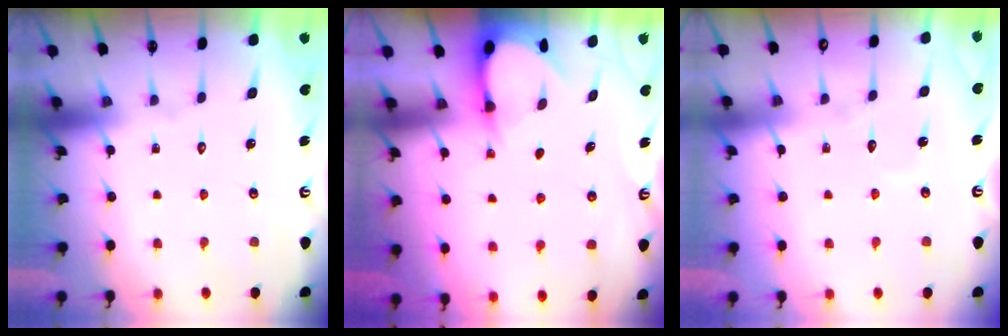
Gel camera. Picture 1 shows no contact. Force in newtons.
{"total": 3.2, "press": 3.2, "slide": 0.3}
{"total": 2.8, "press": 2.8, "slide": 0.3}